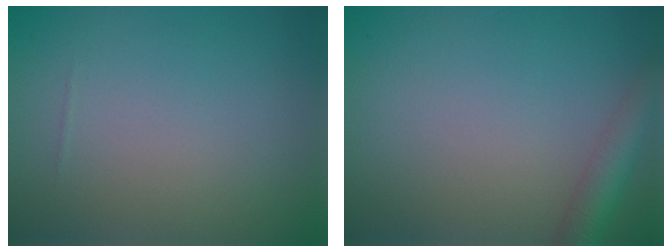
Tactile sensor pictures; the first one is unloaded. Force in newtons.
{"total": 3.7, "press": 3.7, "slide": 0.2}